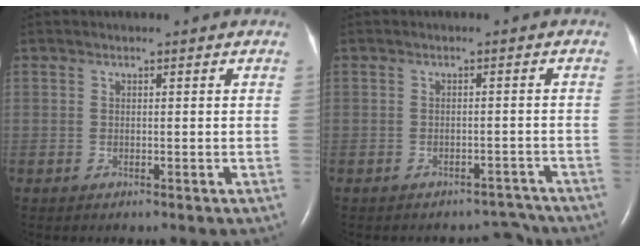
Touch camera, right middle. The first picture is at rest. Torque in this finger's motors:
{"motor_torque": [-0.10, -0.10, 0.00, 0.01]}